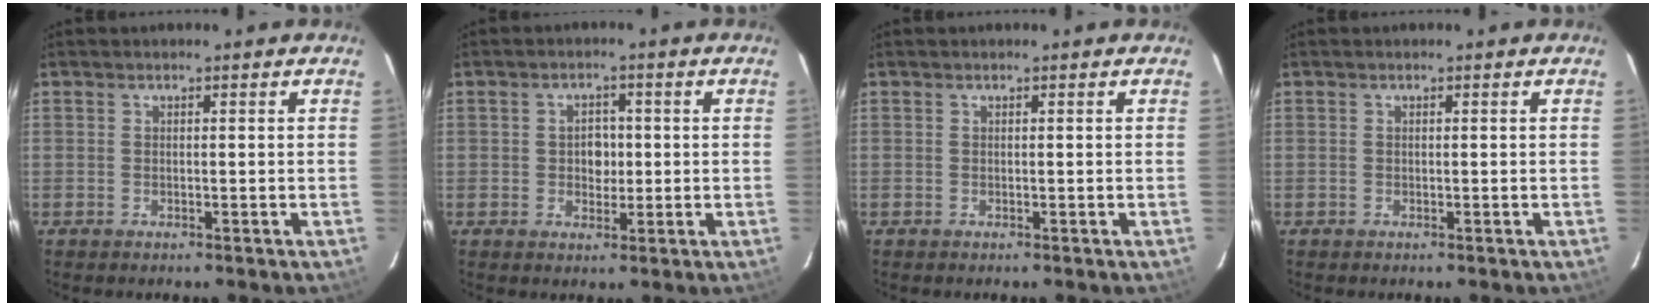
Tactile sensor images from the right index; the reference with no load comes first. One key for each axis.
{"total": 3.6, "fx": -0.1, "fy": 2.9, "fz": 2.1, "tx": -0.033, "ty": 0.009, "tz": 0.000}
{"total": 0.0}
{"total": 0.0}